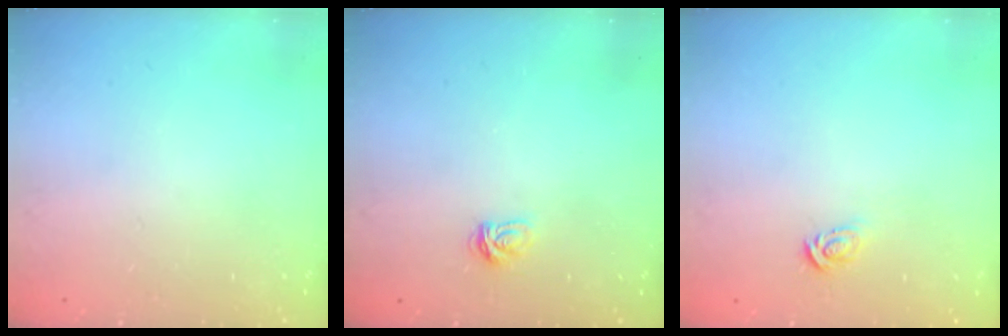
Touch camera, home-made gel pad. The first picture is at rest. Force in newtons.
{"total": 3.5, "press": 3.5, "slide": 0.4}
{"total": 2.8, "press": 2.8, "slide": 0.2}